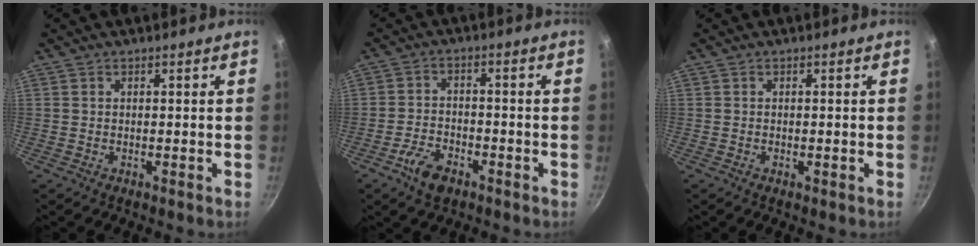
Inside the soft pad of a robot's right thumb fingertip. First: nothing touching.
{"total": 6.2, "force": [-3.7, 3.2, 3.8], "torque": [-0.069, 0.023, -0.070]}
{"total": 0.6, "force": [-0.2, 0.2, 0.6], "torque": [-0.008, 0.001, -0.003]}